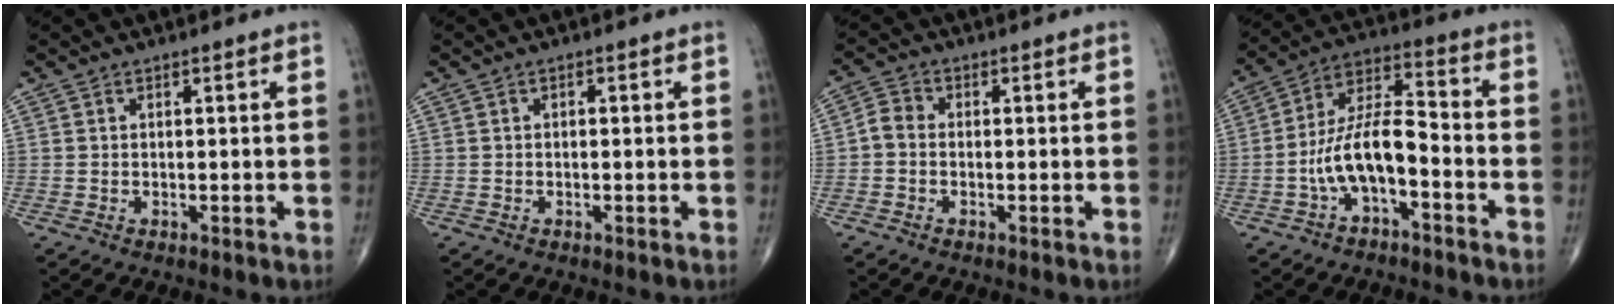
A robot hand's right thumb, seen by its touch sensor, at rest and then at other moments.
{"total": 0.5, "force": [0.0, 0.3, 0.4], "torque": [-0.005, 0.001, -0.001]}
{"total": 3.0, "force": [-0.7, 2.3, 1.8], "torque": [-0.027, 0.009, -0.025]}
{"total": 11.1, "force": [-3.9, 4.6, 9.3], "torque": [-0.177, 0.055, -0.077]}